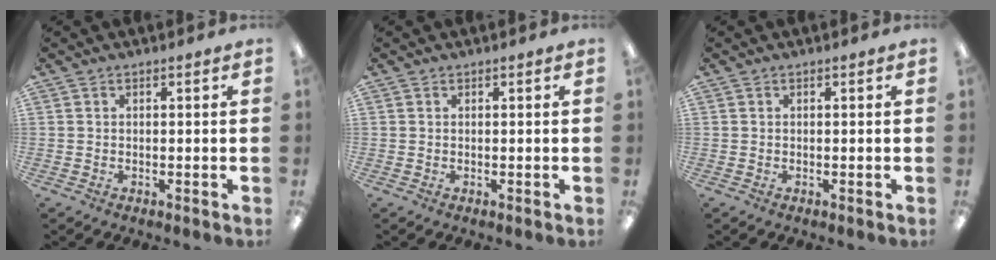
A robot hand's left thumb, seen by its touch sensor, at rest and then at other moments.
{"total": 0.0}
{"total": 0.0}